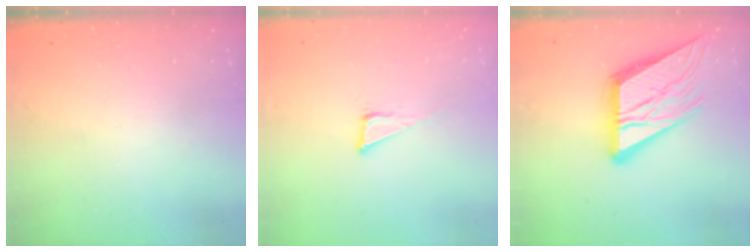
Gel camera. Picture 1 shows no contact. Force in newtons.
{"total": 4.3, "press": 4.3, "slide": 0.2}
{"total": 17.4, "press": 17.3, "slide": 1.3}